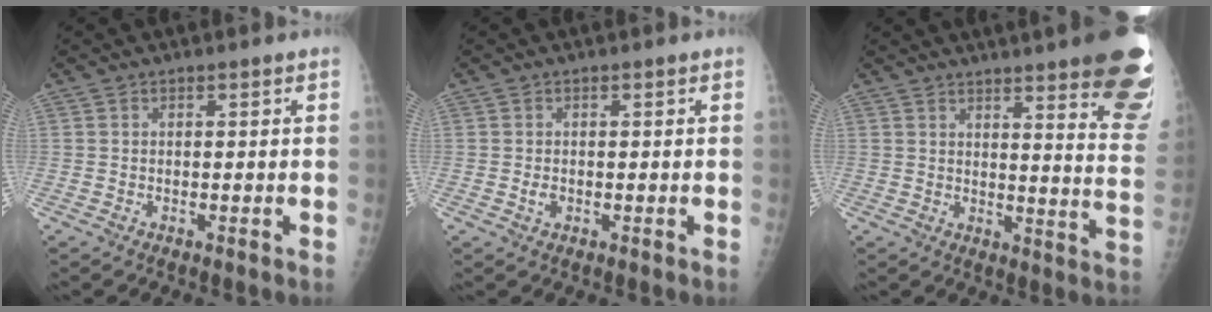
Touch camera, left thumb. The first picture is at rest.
{"total": 1.2, "force": [-0.1, 0.9, 0.8], "torque": [-0.013, -0.001, -0.001]}
{"total": 24.0, "force": [16.5, 3.2, 17.2], "torque": [-0.174, -0.104, 0.202]}